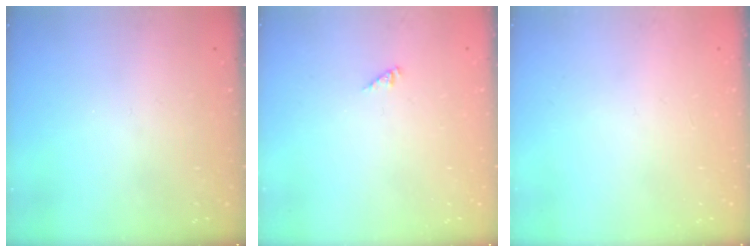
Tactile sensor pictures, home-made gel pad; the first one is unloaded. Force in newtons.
{"total": 0.0}
{"total": 0.0}